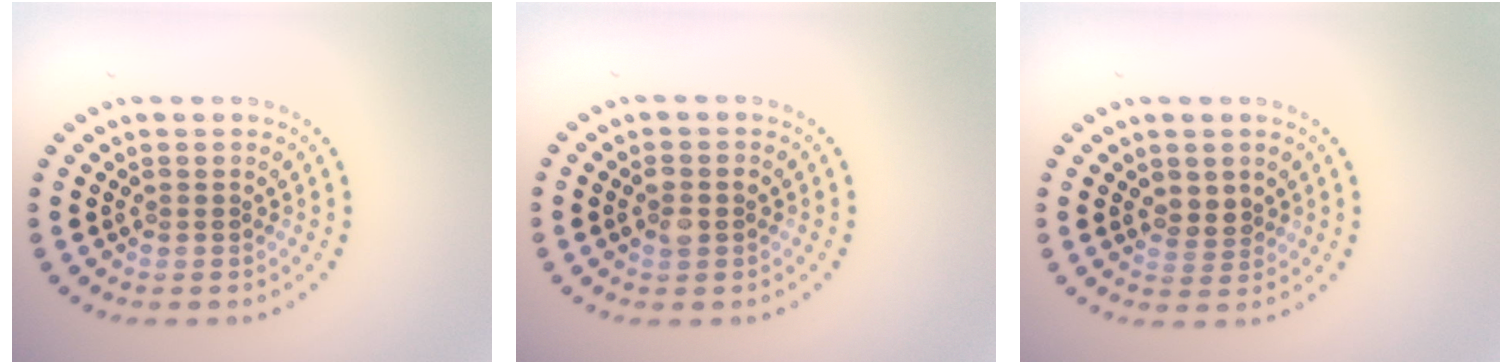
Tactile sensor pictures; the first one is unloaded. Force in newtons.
{"total": 1.5, "press": 1.5, "slide": 0.1}
{"total": 2.0, "press": 1.8, "slide": 0.8}